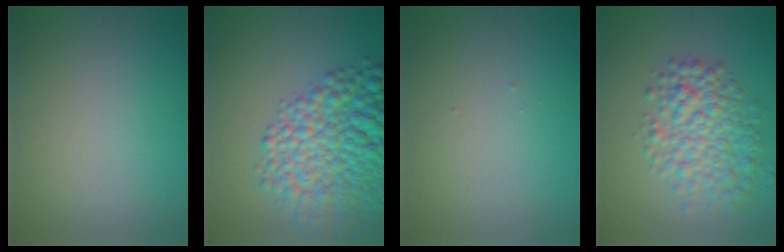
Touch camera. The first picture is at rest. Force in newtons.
{"total": 10.2, "press": 10.2, "slide": 0.4}
{"total": 0.0}
{"total": 5.4, "press": 5.4, "slide": 0.1}